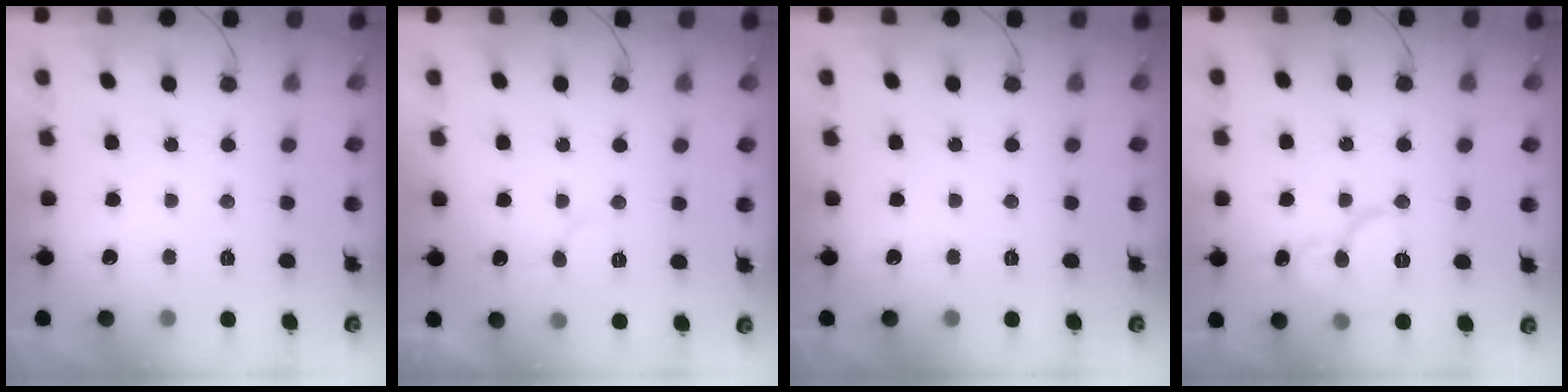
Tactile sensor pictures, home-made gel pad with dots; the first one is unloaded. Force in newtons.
{"total": 6.0, "press": 6.0, "slide": 0.5}
{"total": 0.0}
{"total": 10.3, "press": 10.2, "slide": 1.2}